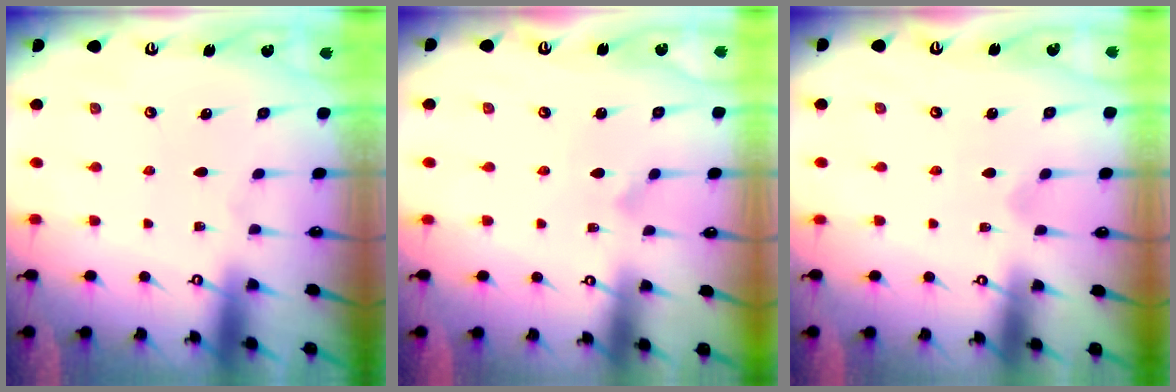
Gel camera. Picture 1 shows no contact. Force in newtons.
{"total": 1.9, "press": 1.9, "slide": 0.1}
{"total": 0.0}